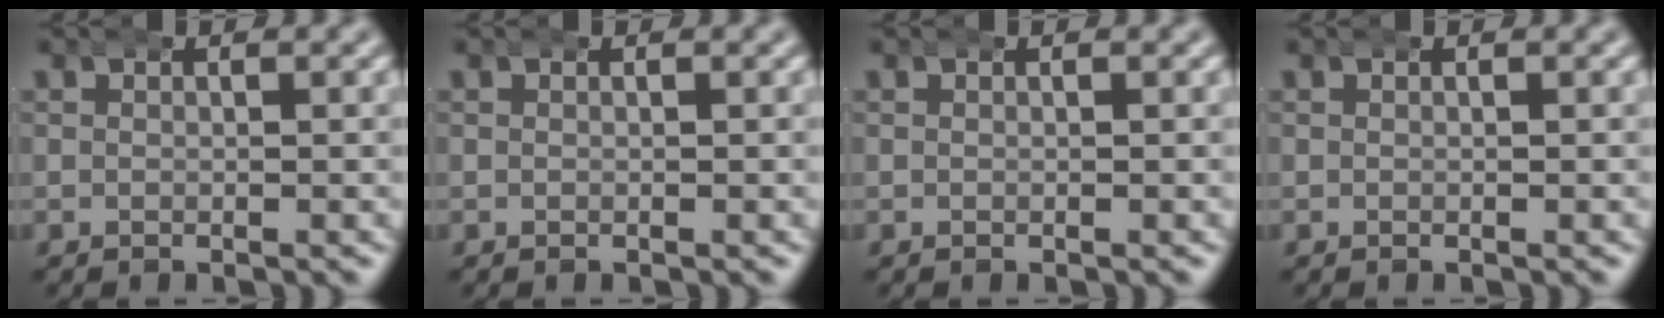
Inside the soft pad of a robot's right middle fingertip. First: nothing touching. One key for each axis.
{"total": 0.0}
{"total": 0.0}
{"total": 0.0}